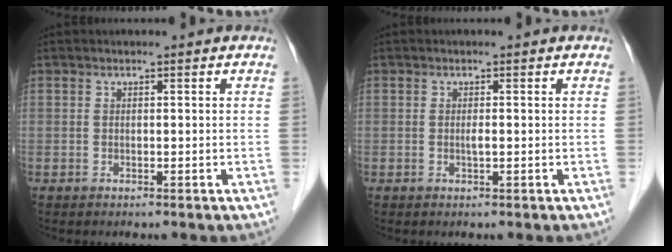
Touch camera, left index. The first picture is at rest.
{"total": 0.7, "force": [0.0, 0.0, 0.7], "torque": [-0.014, -0.001, -0.001]}